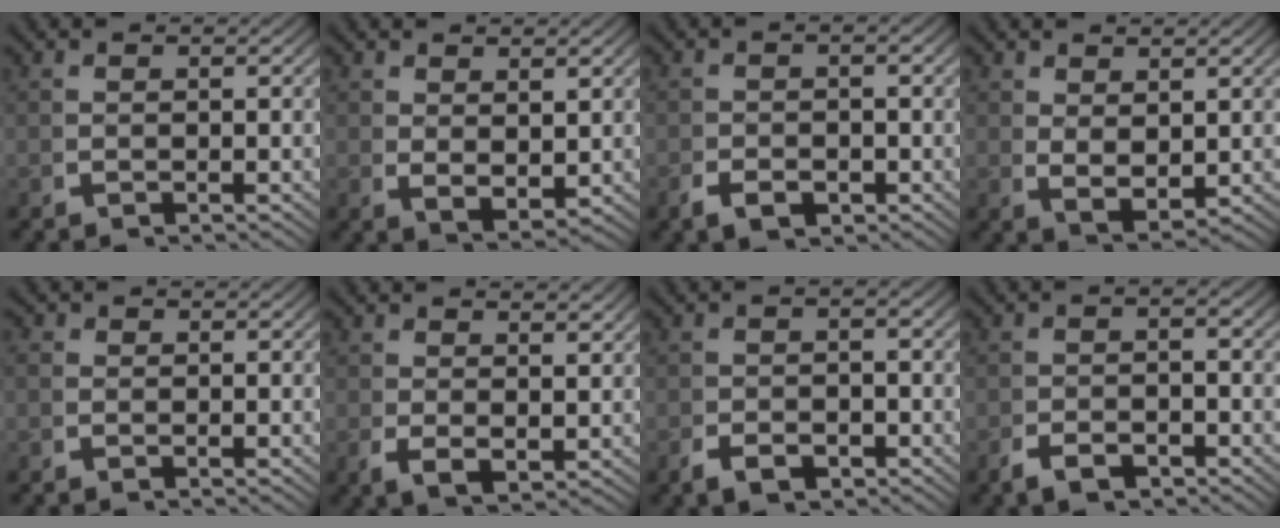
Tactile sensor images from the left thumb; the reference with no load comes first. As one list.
[{"total": 2.6, "force": [1.1, 1.5, 1.8], "torque": [-0.038, -0.019, 0.036]}, {"total": 2.5, "force": [-1.2, 1.6, 1.5], "torque": [-0.028, -0.013, -0.017]}, {"total": 2.9, "force": [1.0, 1.7, 2.1], "torque": [-0.047, -0.020, 0.035]}, {"total": 0.7, "force": [-0.1, 0.7, 0.1], "torque": [-0.004, -0.007, -0.004]}, {"total": 2.5, "force": [0.7, 1.5, 1.9], "torque": [-0.043, -0.020, 0.023]}, {"total": 2.4, "force": [-1.4, 1.4, 1.4], "torque": [-0.023, -0.010, -0.023]}, {"total": 2.4, "force": [-1.8, 1.1, 1.2], "torque": [-0.020, -0.008, -0.030]}]